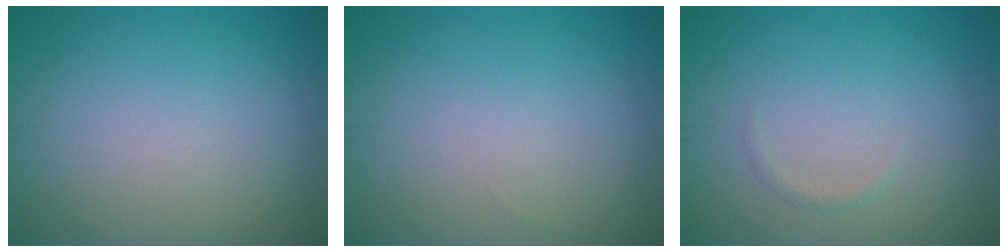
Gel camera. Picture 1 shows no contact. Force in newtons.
{"total": 0.0}
{"total": 0.6, "press": 0.6, "slide": 0.0}